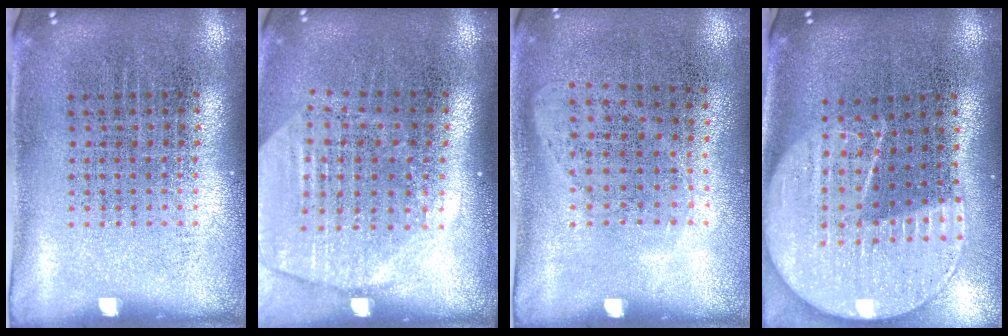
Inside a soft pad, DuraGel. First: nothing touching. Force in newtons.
{"total": 2.0, "press": 1.8, "slide": 1.0}
{"total": 1.1, "press": 0.9, "slide": 0.6}
{"total": 2.3, "press": 2.0, "slide": 1.1}